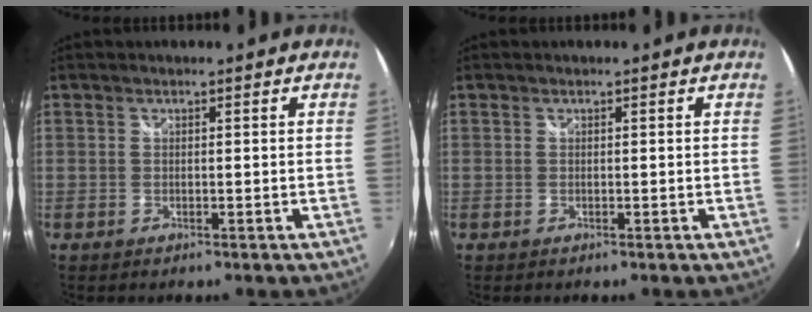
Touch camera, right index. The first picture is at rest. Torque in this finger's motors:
{"motor_torque": [-0.02, -0.02, 0.00, 0.00]}